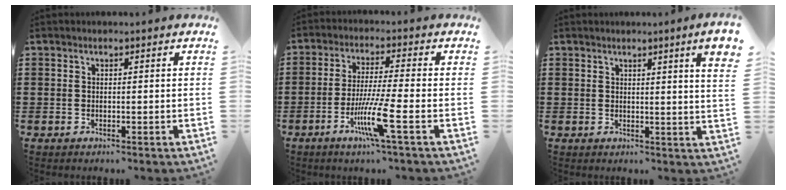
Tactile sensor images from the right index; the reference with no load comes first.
{"total": 8.2, "force": [-3.5, 0.0, 7.4], "torque": [-0.147, -0.016, -0.068]}
{"total": 3.8, "force": [2.1, -0.6, 3.2], "torque": [-0.055, -0.007, 0.033]}